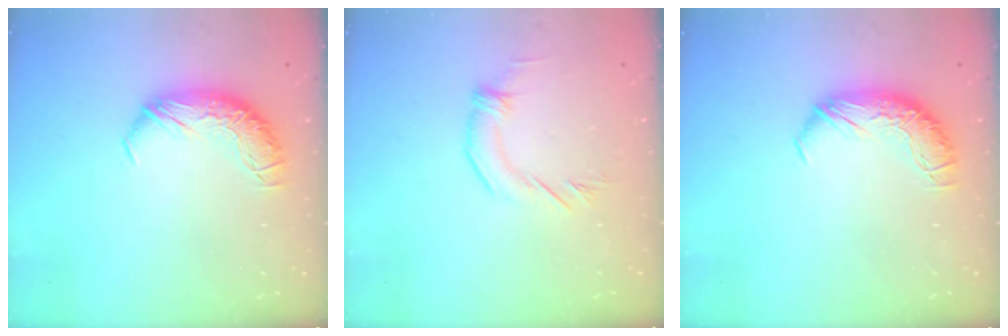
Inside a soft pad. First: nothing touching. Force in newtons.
{"total": 2.8, "press": 2.8, "slide": 0.2}
{"total": 0.0}